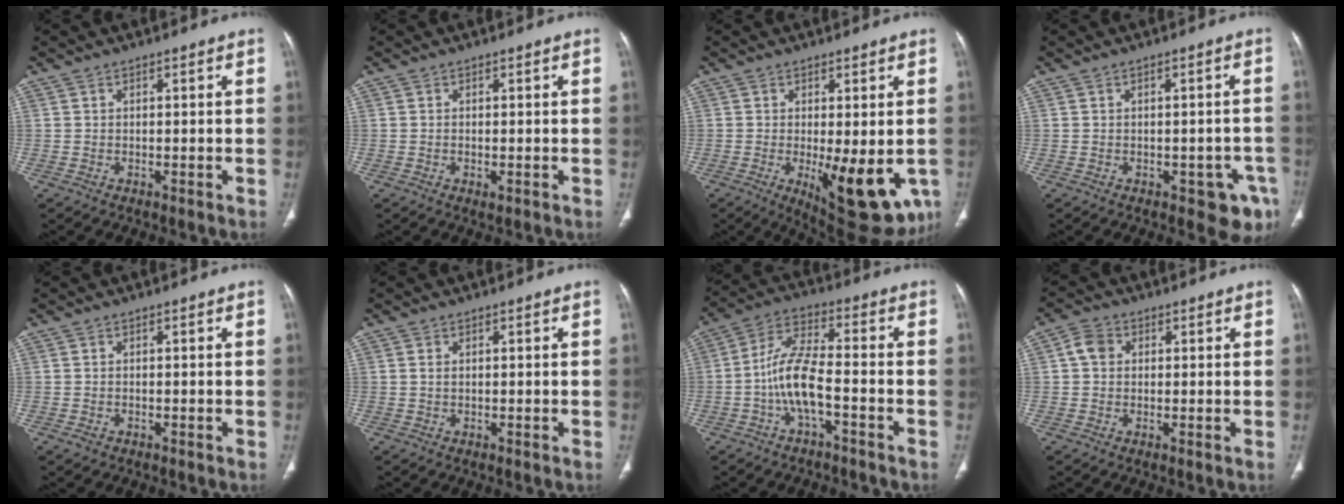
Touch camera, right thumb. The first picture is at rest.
{"total": 1.1, "force": [-0.3, 0.5, 0.9], "torque": [-0.020, -0.004, -0.004]}
{"total": 14.8, "force": [-3.7, 5.6, 13.2], "torque": [-0.152, -0.024, -0.033]}
{"total": 6.3, "force": [-3.0, 3.3, 4.5], "torque": [-0.028, 0.011, -0.032]}
{"total": 0.8, "force": [-0.3, 0.6, 0.4], "torque": [-0.010, 0.002, -0.004]}
{"total": 0.9, "force": [0.2, 0.6, 0.7], "torque": [-0.016, 0.002, 0.005]}
{"total": 9.5, "force": [-3.1, 3.1, 8.4], "torque": [-0.177, 0.040, -0.063]}
{"total": 3.8, "force": [0.6, 3.2, 1.9], "torque": [-0.028, 0.008, 0.008]}